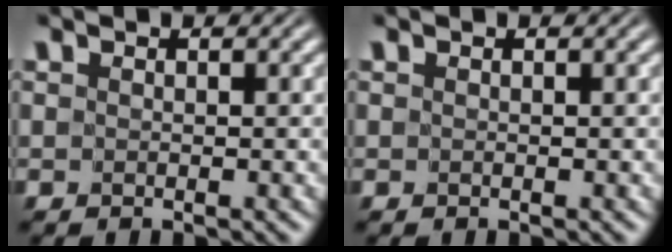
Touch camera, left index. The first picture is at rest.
{"total": 0.0}